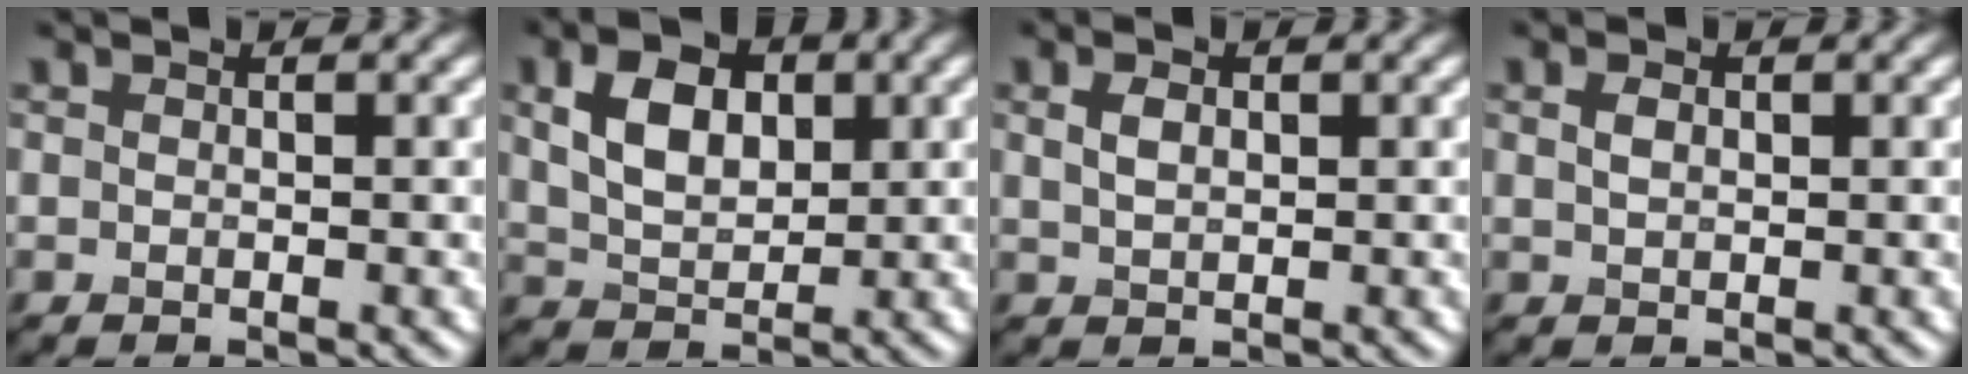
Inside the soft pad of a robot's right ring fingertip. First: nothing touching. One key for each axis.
{"total": 5.5, "fx": 1.7, "fy": 3.5, "fz": 4.0, "tx": -0.077, "ty": 0.004, "tz": 0.027}
{"total": 1.8, "fx": 0.6, "fy": 1.1, "fz": 1.3, "tx": -0.027, "ty": 0.001, "tz": 0.013}
{"total": 1.2, "fx": 0.4, "fy": 0.8, "fz": 0.8, "tx": -0.019, "ty": 0.002, "tz": 0.008}